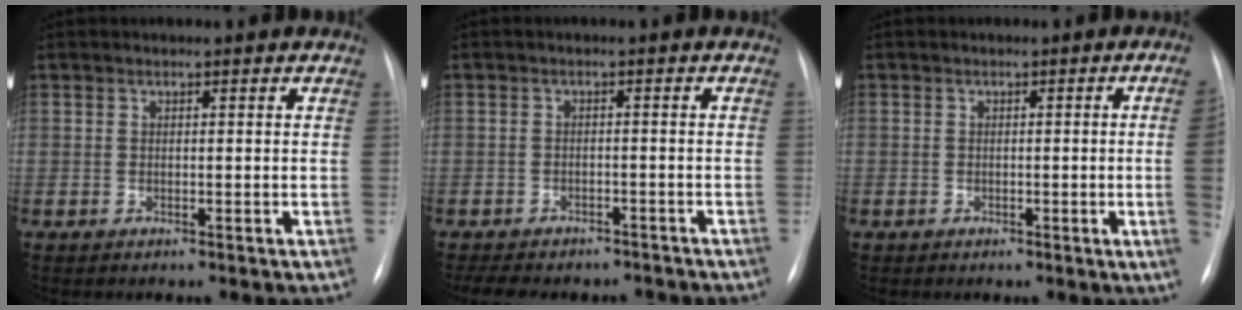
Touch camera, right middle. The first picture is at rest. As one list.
[{"total": 10.4, "force": [-8.7, 4.6, 3.2], "torque": [-0.058, 0.006, -0.106]}, {"total": 3.8, "force": [-0.3, -0.8, 3.8], "torque": [-0.049, -0.007, -0.003]}]